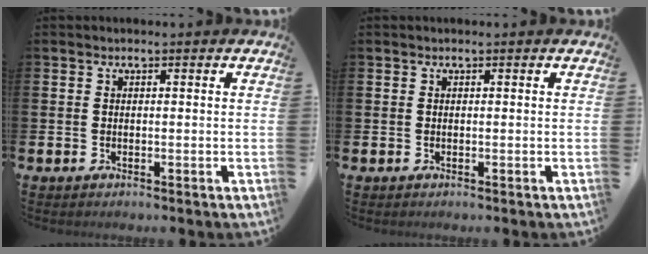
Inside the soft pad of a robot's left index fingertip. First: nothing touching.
{"total": 0.0}